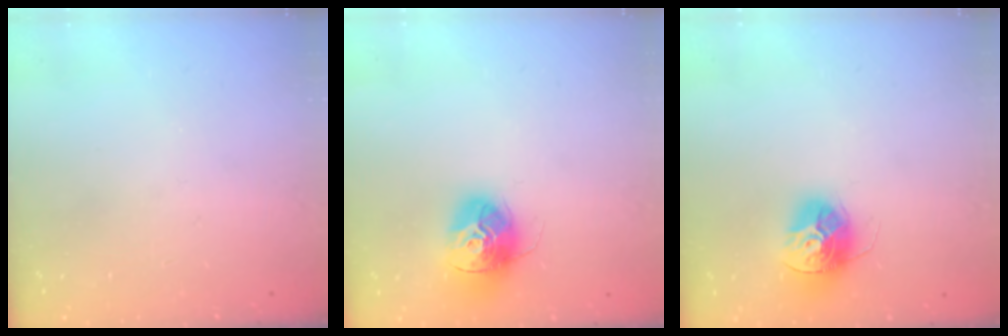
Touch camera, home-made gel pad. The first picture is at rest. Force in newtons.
{"total": 14.6, "press": 14.5, "slide": 1.4}
{"total": 13.1, "press": 13.1, "slide": 0.7}